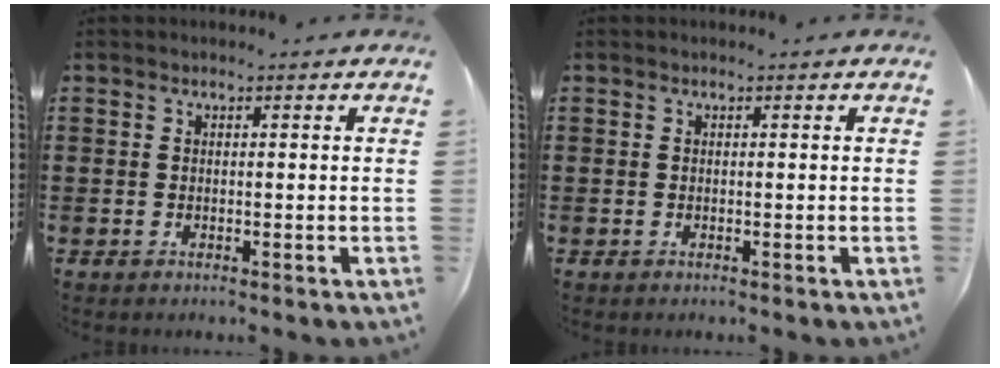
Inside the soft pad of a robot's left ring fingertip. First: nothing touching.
{"total": 0.0}